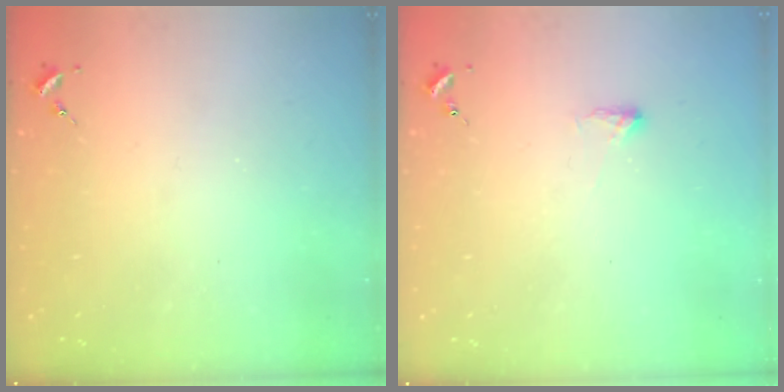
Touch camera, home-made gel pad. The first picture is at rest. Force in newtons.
{"total": 2.3, "press": 2.2, "slide": 0.8}